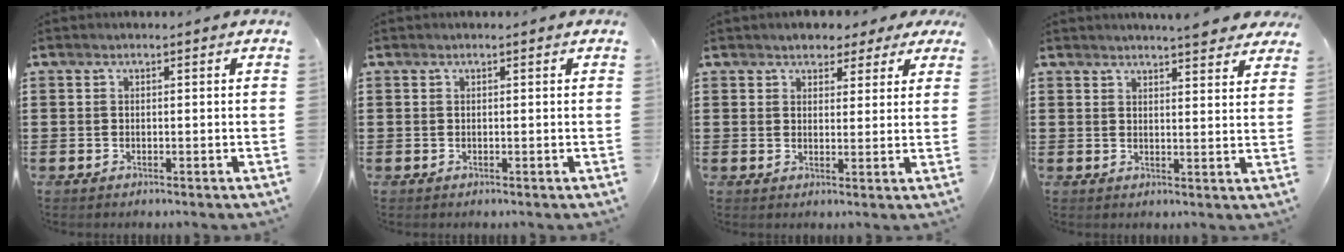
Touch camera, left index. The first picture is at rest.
{"total": 0.0}
{"total": 3.1, "force": [2.6, 1.6, 0.6], "torque": [-0.016, 0.001, 0.046]}
{"total": 4.0, "force": [3.9, 0.0, 1.1], "torque": [-0.024, -0.013, 0.070]}